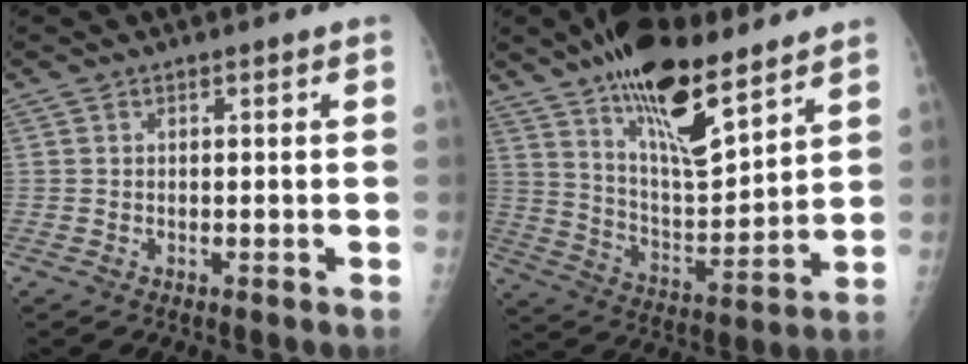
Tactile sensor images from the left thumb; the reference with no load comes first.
{"total": 19.3, "force": [12.9, 6.7, 12.7], "torque": [-0.184, -0.076, 0.227]}